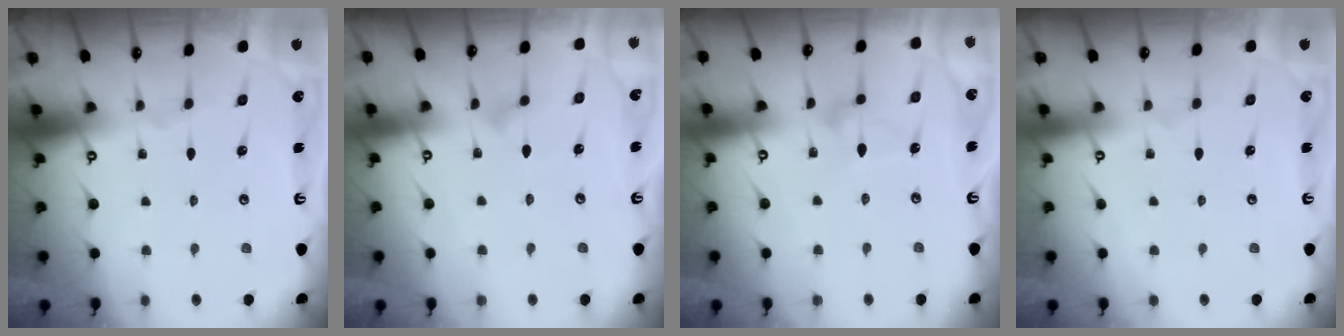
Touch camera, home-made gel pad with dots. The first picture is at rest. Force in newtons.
{"total": 5.8, "press": 5.8, "slide": 0.3}
{"total": 8.6, "press": 8.6, "slide": 0.4}
{"total": 3.9, "press": 3.9, "slide": 0.1}